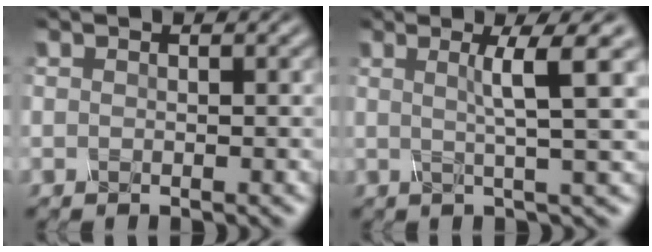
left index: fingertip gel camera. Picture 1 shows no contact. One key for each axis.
{"total": 5.0, "fx": 1.4, "fy": 0.6, "fz": 4.8, "tx": -0.072, "ty": 0.009, "tz": 0.020}